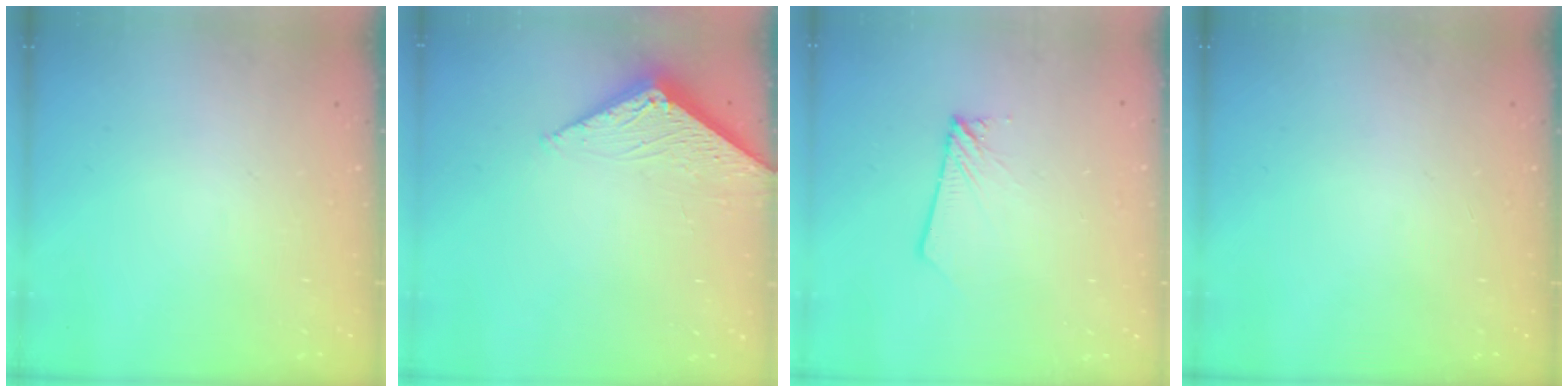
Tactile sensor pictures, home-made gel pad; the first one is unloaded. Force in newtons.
{"total": 4.0, "press": 4.0, "slide": 0.5}
{"total": 1.8, "press": 1.8, "slide": 0.2}
{"total": 0.0}